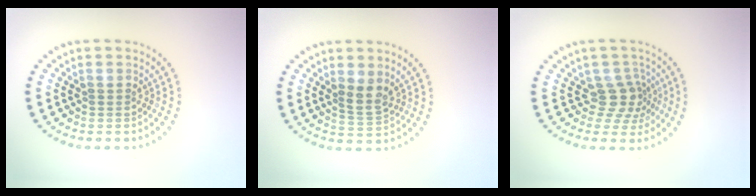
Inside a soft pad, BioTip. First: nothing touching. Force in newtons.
{"total": 2.1, "press": 1.8, "slide": 1.1}
{"total": 2.8, "press": 2.1, "slide": 1.9}